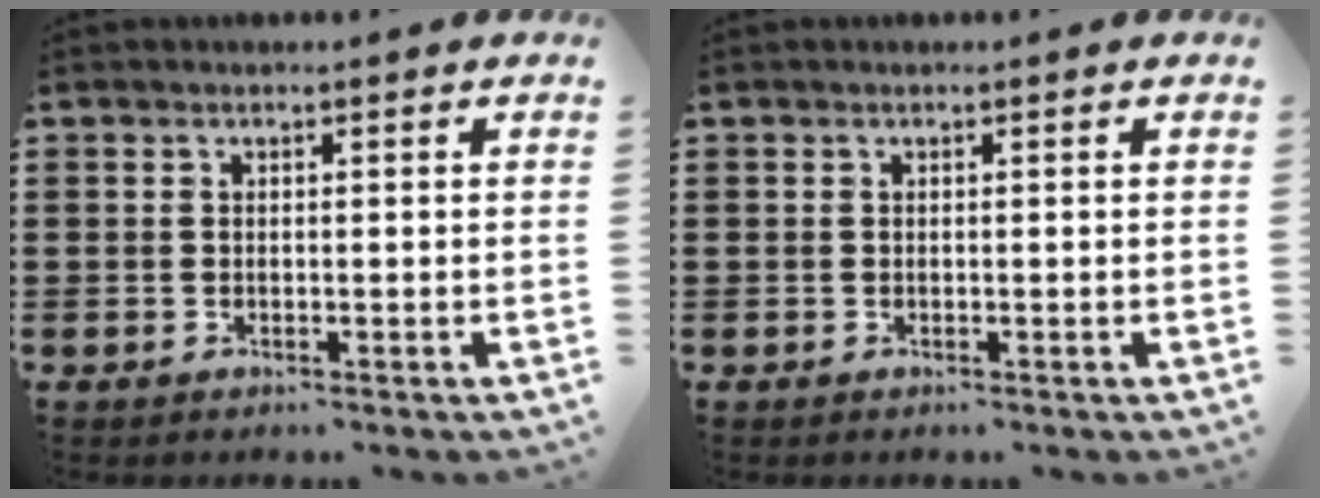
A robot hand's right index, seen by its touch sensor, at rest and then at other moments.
{"total": 0.0}